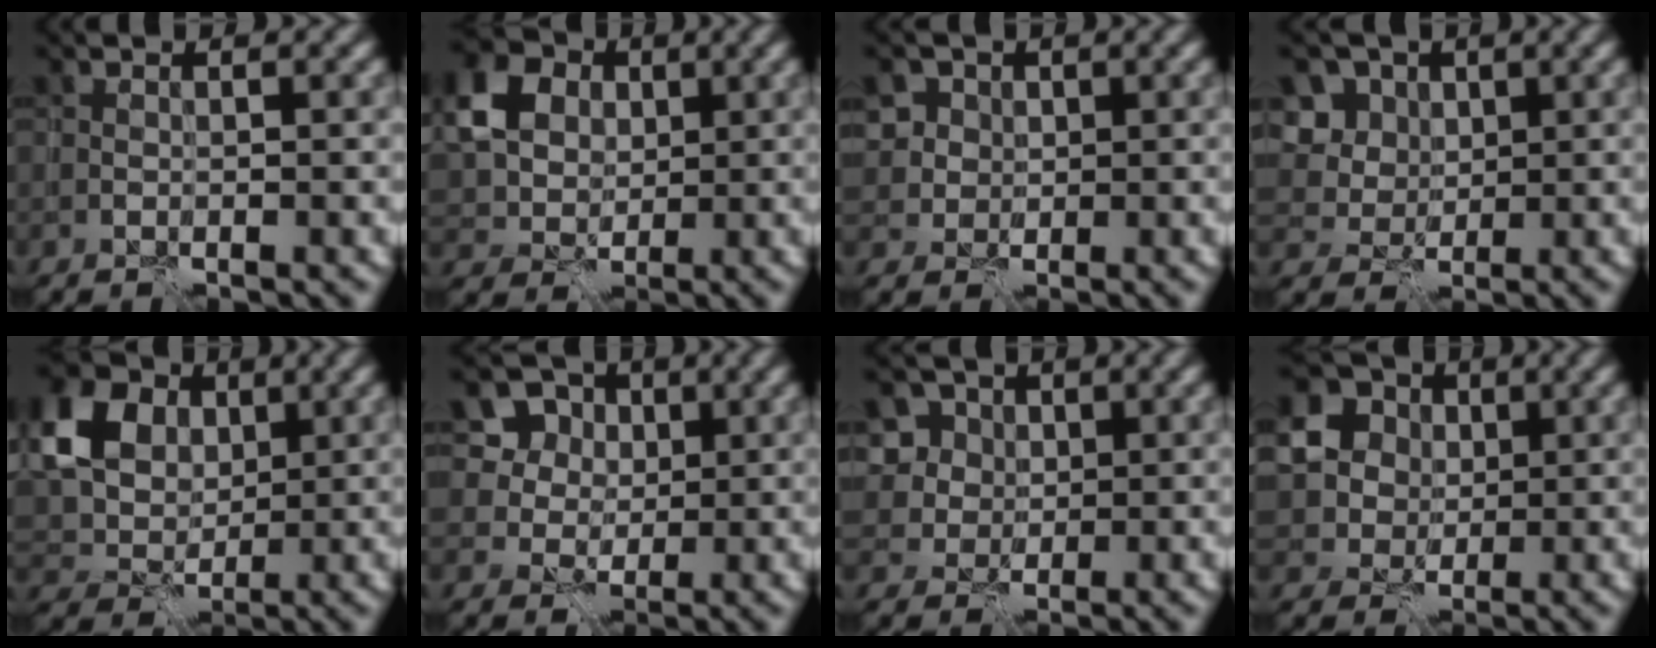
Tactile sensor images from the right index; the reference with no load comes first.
{"total": 7.4, "force": [2.0, 5.9, 4.0], "torque": [-0.103, 0.017, 0.028]}
{"total": 4.5, "force": [1.8, 3.9, 1.3], "torque": [-0.032, 0.006, 0.034]}
{"total": 8.0, "force": [3.5, 6.4, 3.2], "torque": [-0.066, 0.018, 0.049]}
{"total": 10.6, "force": [3.5, 8.3, 5.7], "torque": [-0.129, 0.032, 0.048]}
{"total": 7.7, "force": [3.4, 6.2, 2.9], "torque": [-0.056, 0.000, 0.047]}
{"total": 8.2, "force": [3.1, 6.9, 3.1], "torque": [-0.067, 0.022, 0.037]}
{"total": 9.6, "force": [2.6, 8.2, 4.3], "torque": [-0.097, 0.020, 0.035]}